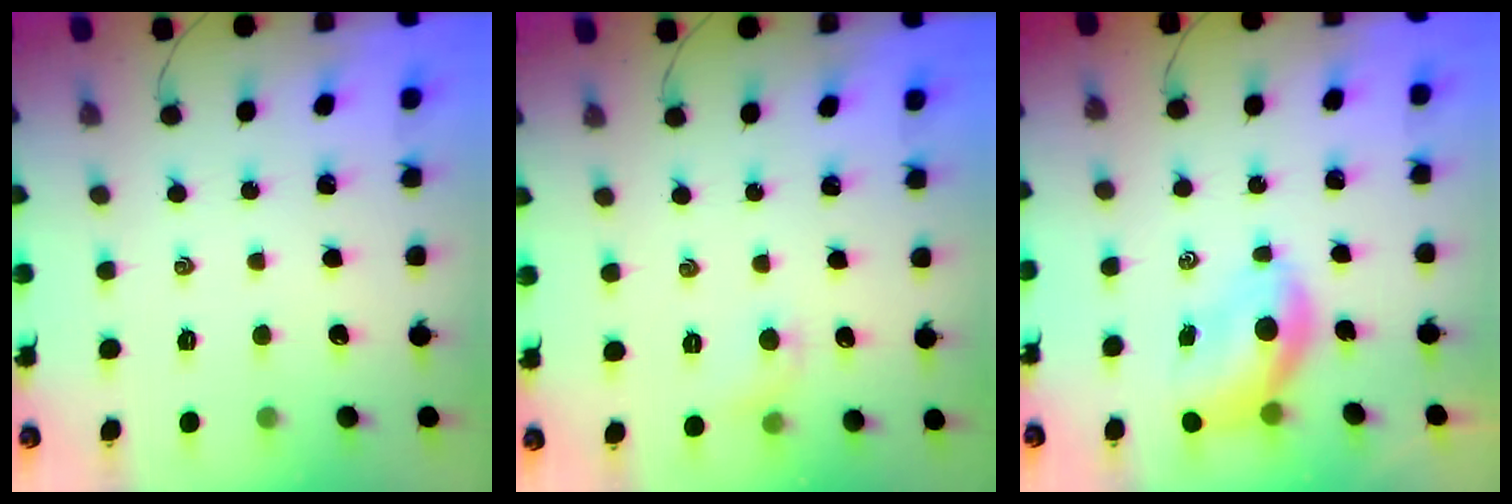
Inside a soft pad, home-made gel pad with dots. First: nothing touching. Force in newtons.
{"total": 4.7, "press": 4.5, "slide": 1.5}
{"total": 6.2, "press": 6.1, "slide": 1.3}